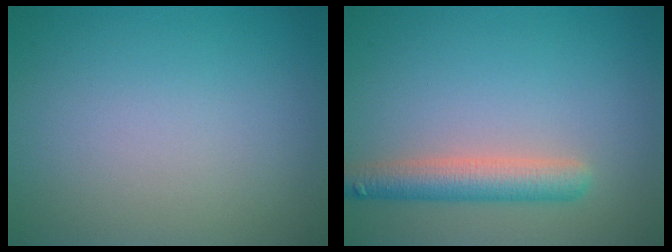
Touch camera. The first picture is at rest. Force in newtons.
{"total": 3.9, "press": 3.9, "slide": 0.1}